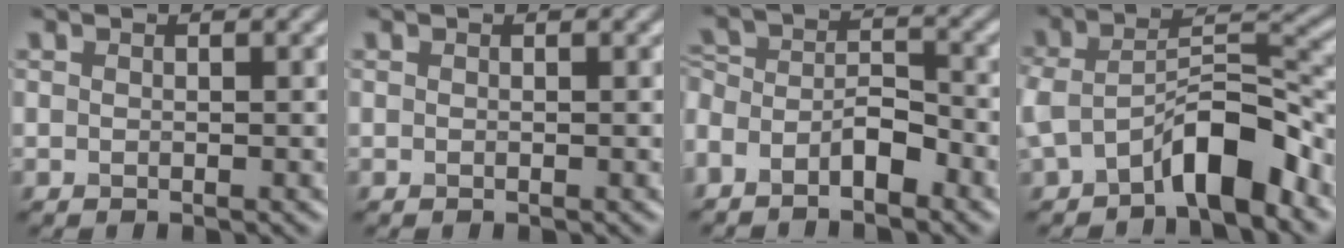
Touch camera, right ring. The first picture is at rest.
{"total": 0.0}
{"total": 4.0, "force": [-2.6, 1.5, 2.7], "torque": [-0.048, 0.008, -0.053]}
{"total": 7.0, "force": [-3.9, 2.9, 5.2], "torque": [-0.086, 0.006, -0.072]}